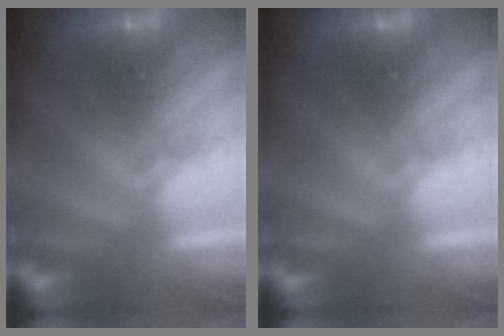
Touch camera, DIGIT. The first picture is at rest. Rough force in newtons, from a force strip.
{"total": 0.0}